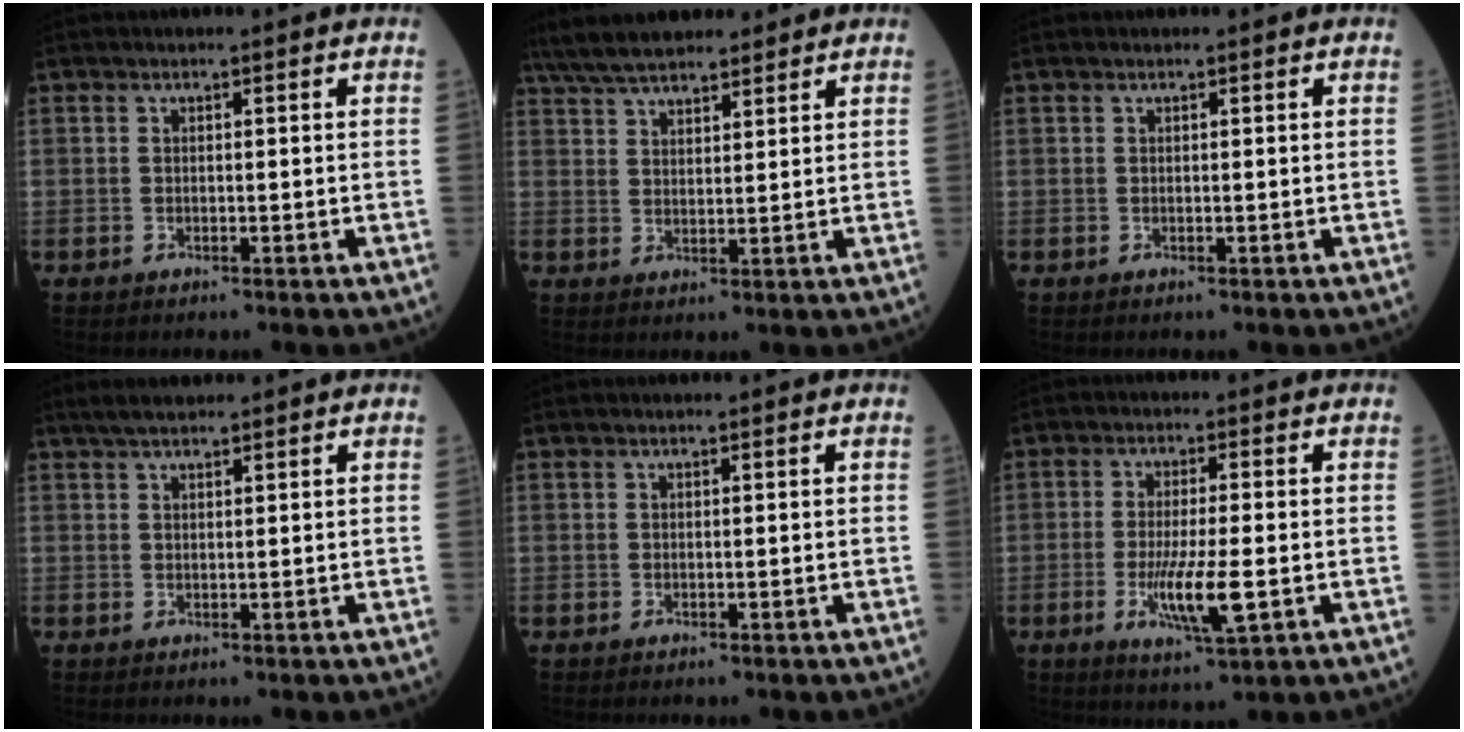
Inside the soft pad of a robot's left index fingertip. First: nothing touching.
{"total": 11.8, "force": [10.1, 3.0, 5.3], "torque": [-0.094, 0.037, 0.171]}
{"total": 0.0}
{"total": 3.2, "force": [2.8, 0.7, 1.5], "torque": [-0.030, 0.014, 0.051]}
{"total": 0.0}
{"total": 7.6, "force": [-2.0, 0.8, 7.3], "torque": [-0.139, -0.017, -0.032]}